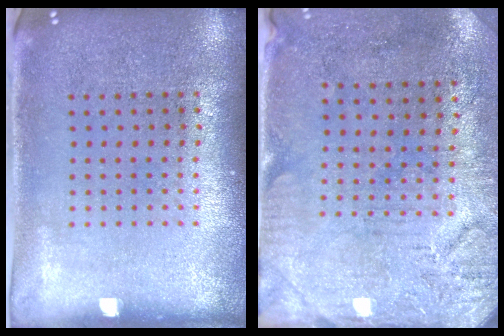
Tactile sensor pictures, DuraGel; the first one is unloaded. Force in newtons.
{"total": 3.3, "press": 2.6, "slide": 2.0}